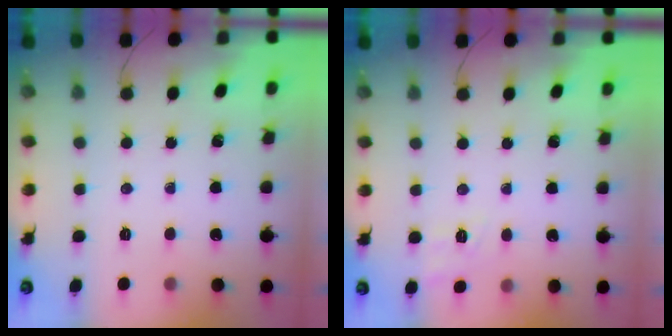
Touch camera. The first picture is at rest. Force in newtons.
{"total": 6.9, "press": 6.5, "slide": 2.1}